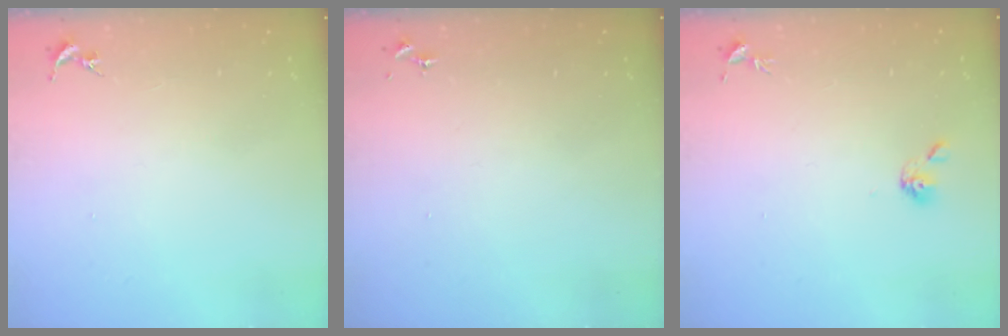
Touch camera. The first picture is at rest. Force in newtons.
{"total": 0.0}
{"total": 4.7, "press": 4.5, "slide": 1.3}